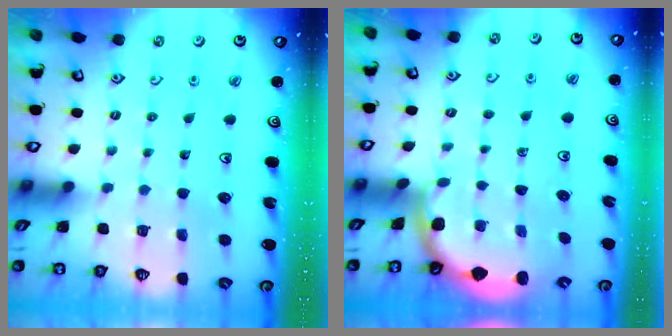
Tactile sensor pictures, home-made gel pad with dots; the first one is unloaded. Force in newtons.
{"total": 1.9, "press": 1.9, "slide": 0.0}